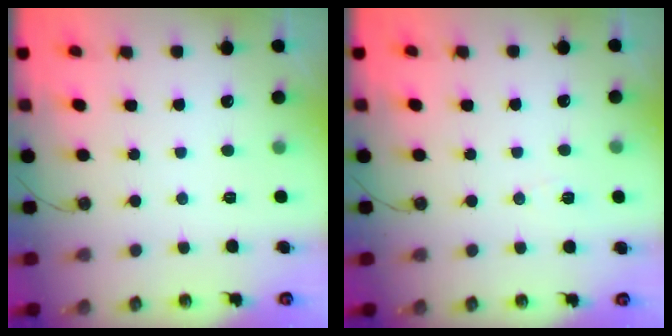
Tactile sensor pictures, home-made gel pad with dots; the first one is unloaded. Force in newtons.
{"total": 4.2, "press": 3.8, "slide": 1.8}